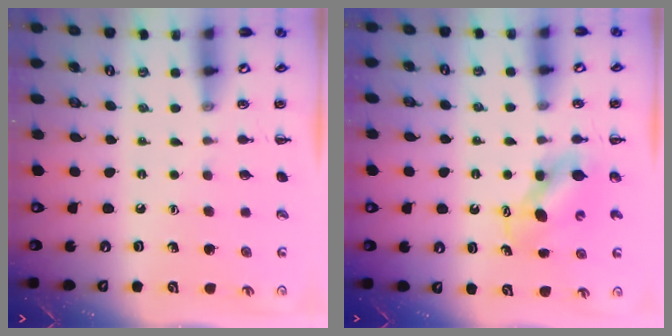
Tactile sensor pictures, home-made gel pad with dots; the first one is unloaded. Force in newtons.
{"total": 6.6, "press": 6.6, "slide": 0.7}